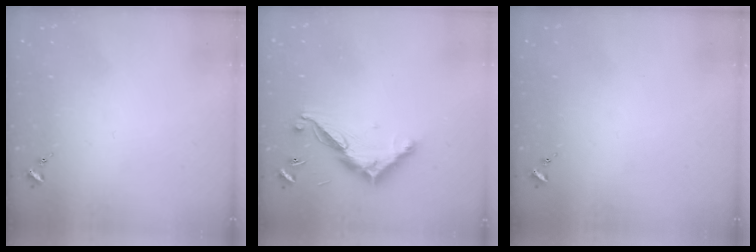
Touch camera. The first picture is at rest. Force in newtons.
{"total": 12.8, "press": 12.8, "slide": 0.4}
{"total": 0.0}